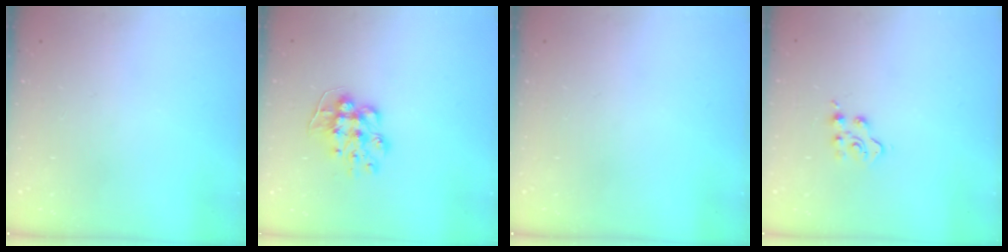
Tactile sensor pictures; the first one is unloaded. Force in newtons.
{"total": 9.4, "press": 9.4, "slide": 0.7}
{"total": 0.0}
{"total": 4.0, "press": 4.0, "slide": 0.4}